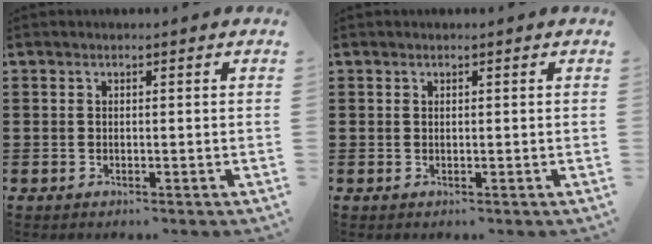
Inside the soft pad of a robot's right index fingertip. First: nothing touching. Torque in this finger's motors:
{"motor_torque": [-0.17, 0.61, -0.03, 0.01]}